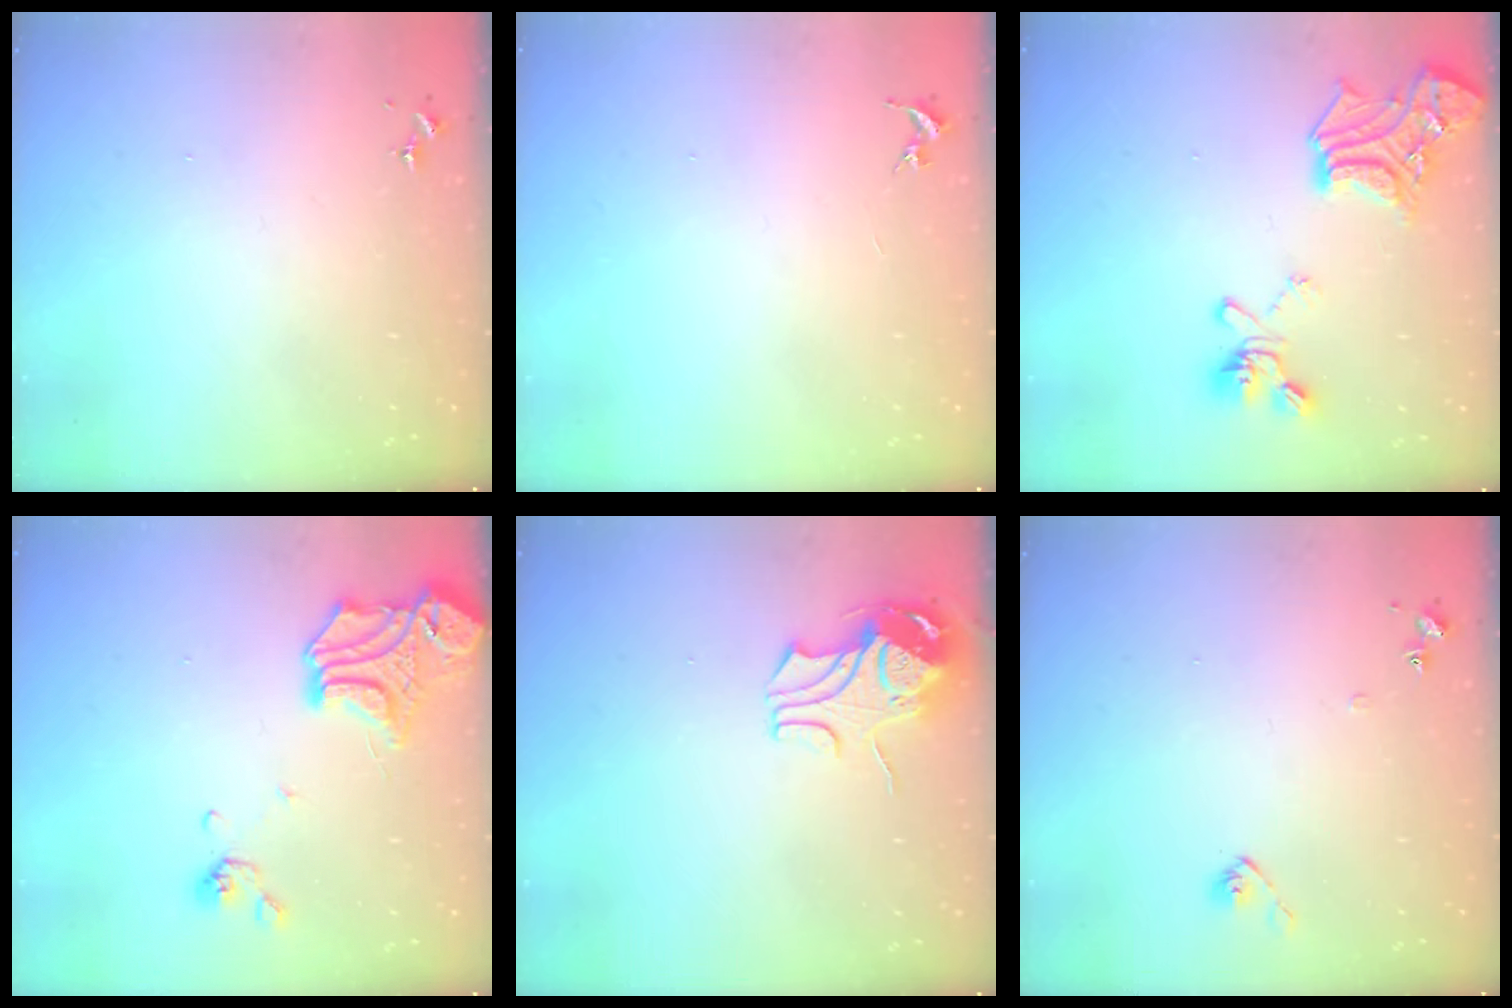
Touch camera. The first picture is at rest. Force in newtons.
{"total": 0.0}
{"total": 19.4, "press": 19.4, "slide": 1.5}
{"total": 17.6, "press": 17.5, "slide": 1.9}
{"total": 9.4, "press": 9.4, "slide": 0.9}
{"total": 5.4, "press": 5.4, "slide": 0.4}